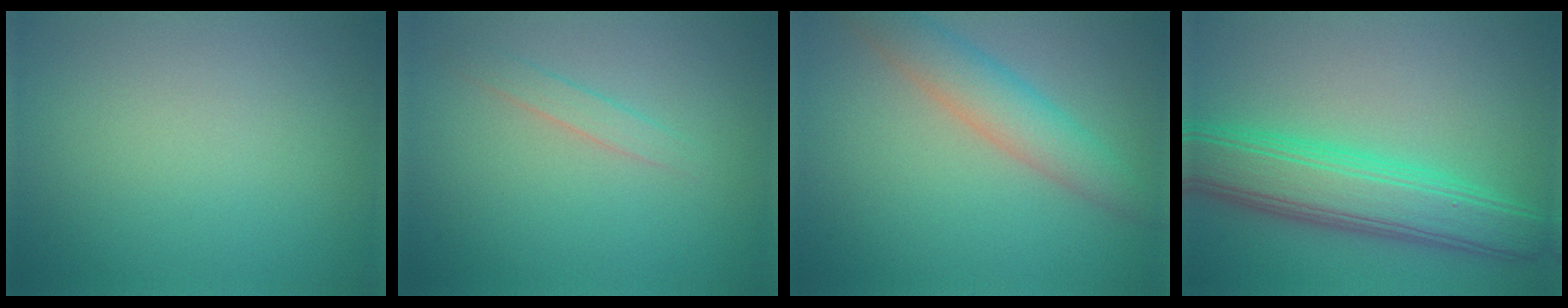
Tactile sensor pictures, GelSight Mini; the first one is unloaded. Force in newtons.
{"total": 1.3, "press": 1.3, "slide": 0.0}
{"total": 4.0, "press": 4.0, "slide": 0.2}
{"total": 7.5, "press": 7.5, "slide": 0.2}